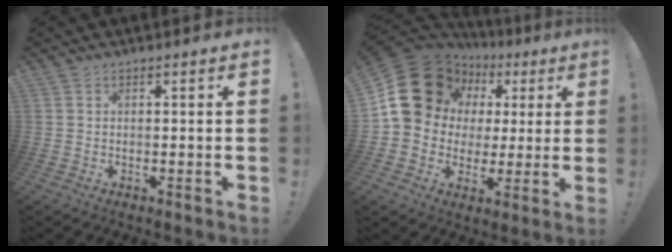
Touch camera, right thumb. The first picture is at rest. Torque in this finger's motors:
{"motor_torque": [2.57, 2.44, 1.31, -0.82, 0.43]}